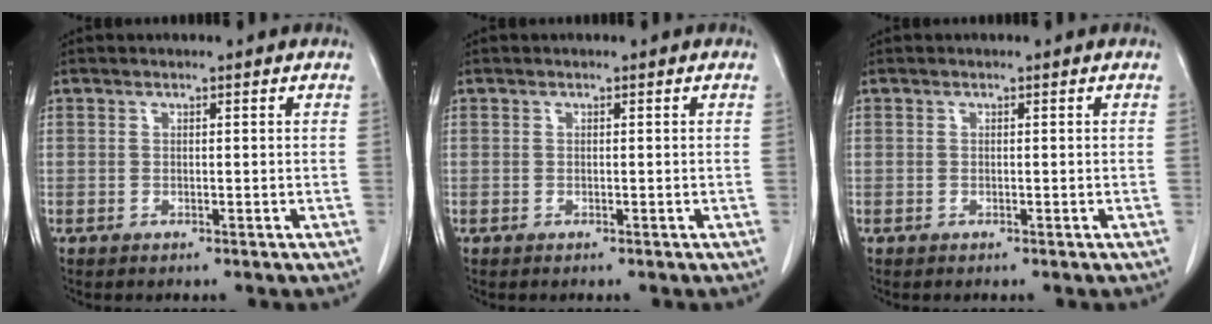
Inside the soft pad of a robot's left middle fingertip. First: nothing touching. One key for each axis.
{"total": 0.0}
{"total": 0.0}